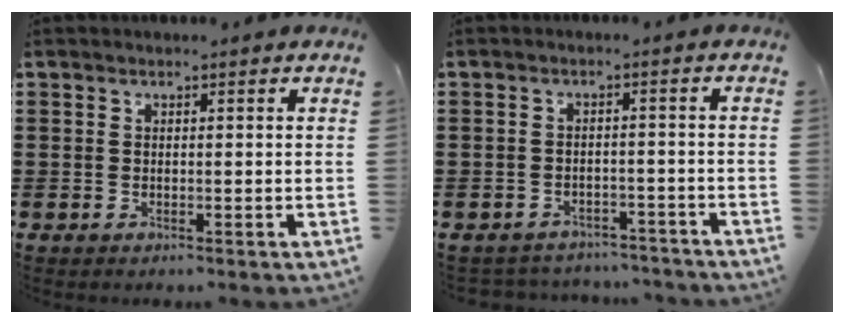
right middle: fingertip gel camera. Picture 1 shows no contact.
{"total": 2.8, "force": [-2.7, 0.4, -0.3], "torque": [-0.005, -0.002, -0.059]}